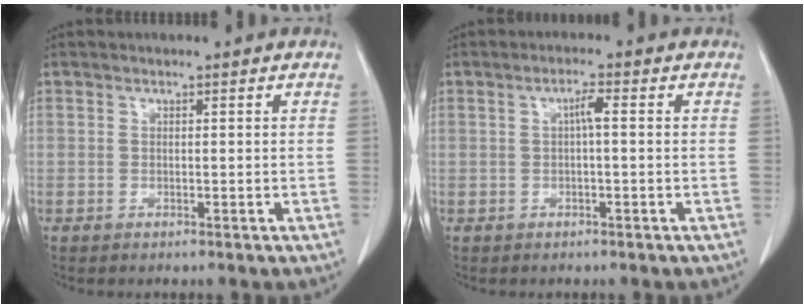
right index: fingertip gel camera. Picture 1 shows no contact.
{"total": 2.1, "force": [0.2, 0.2, 2.0], "torque": [-0.037, 0.004, 0.004]}